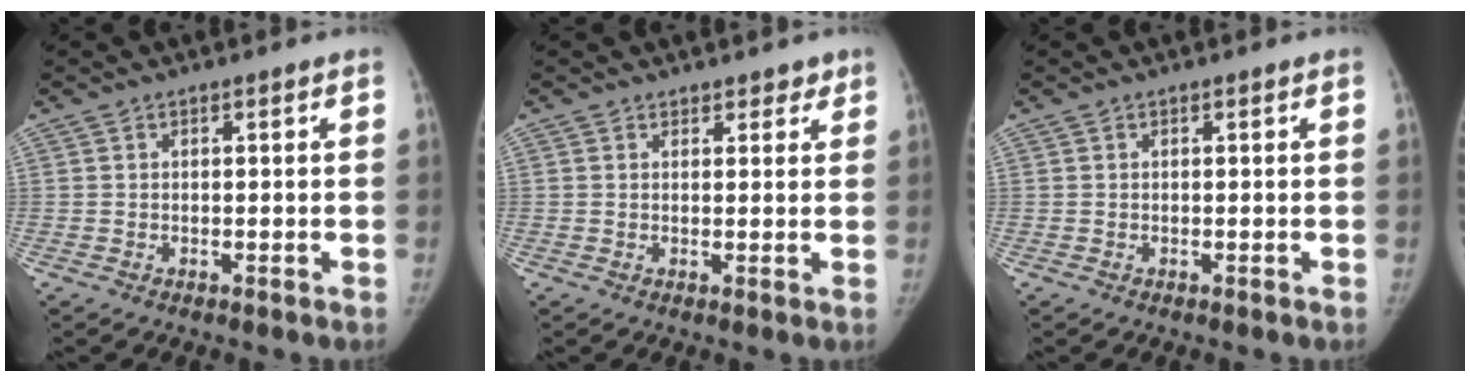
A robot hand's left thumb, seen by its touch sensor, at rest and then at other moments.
{"total": 2.6, "force": [2.0, 1.6, 0.7], "torque": [0.019, -0.009, 0.021]}
{"total": 0.0}